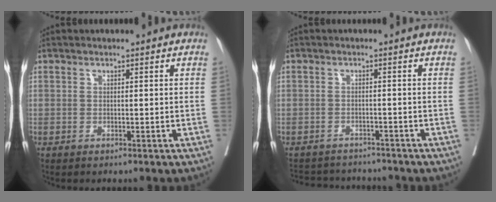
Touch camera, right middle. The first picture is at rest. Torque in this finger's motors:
{"motor_torque": [-0.07, -0.23, -0.29, -0.14]}